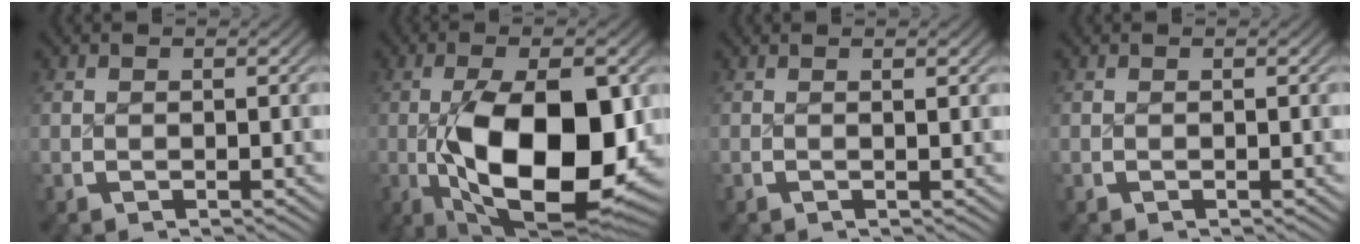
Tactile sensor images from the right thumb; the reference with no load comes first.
{"total": 18.3, "force": [-3.2, 9.3, 15.4], "torque": [-0.293, -0.061, -0.019]}
{"total": 1.0, "force": [0.3, -0.9, -0.3], "torque": [0.010, 0.002, 0.006]}
{"total": 0.0}